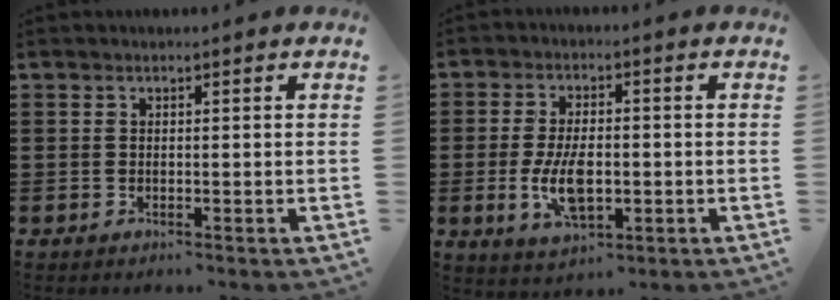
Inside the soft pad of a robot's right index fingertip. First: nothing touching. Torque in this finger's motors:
{"motor_torque": [2.14, 0.00, 1.05, 0.20]}